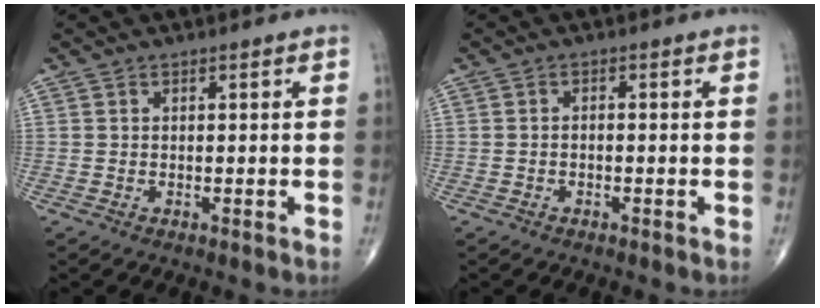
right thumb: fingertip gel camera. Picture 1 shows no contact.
{"total": 0.7, "force": [-0.4, 0.3, 0.5], "torque": [-0.008, 0.006, -0.010]}